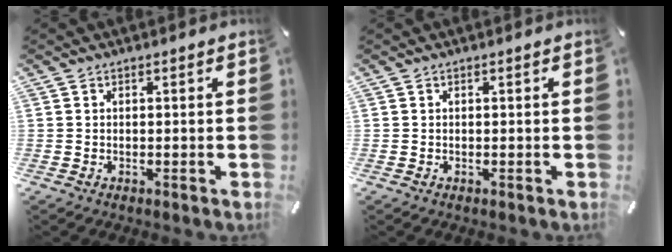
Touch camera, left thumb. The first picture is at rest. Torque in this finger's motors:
{"motor_torque": [0.00, 0.00, -0.07, 0.03, 0.00]}